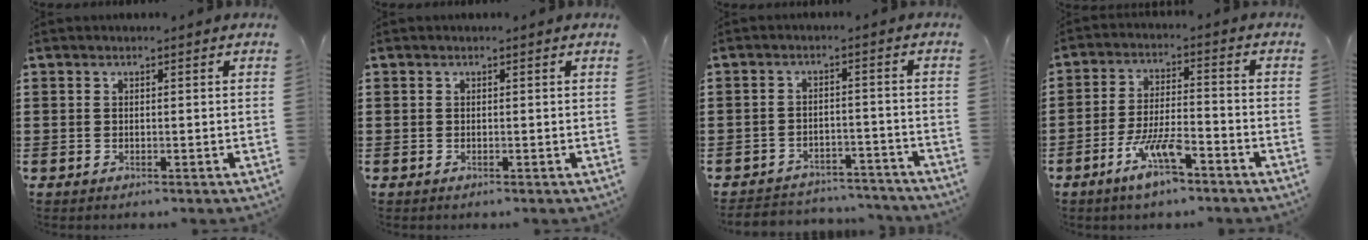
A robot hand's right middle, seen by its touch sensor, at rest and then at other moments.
{"total": 0.0}
{"total": 3.7, "force": [-3.6, 0.5, -0.1], "torque": [-0.005, 0.004, -0.078]}
{"total": 8.1, "force": [-5.0, 2.1, 6.0], "torque": [-0.129, -0.003, -0.093]}